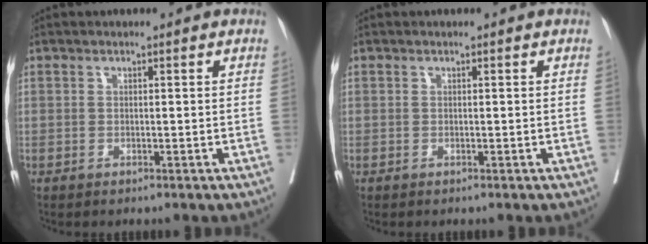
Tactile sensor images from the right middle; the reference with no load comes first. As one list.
[{"total": 0.0}]